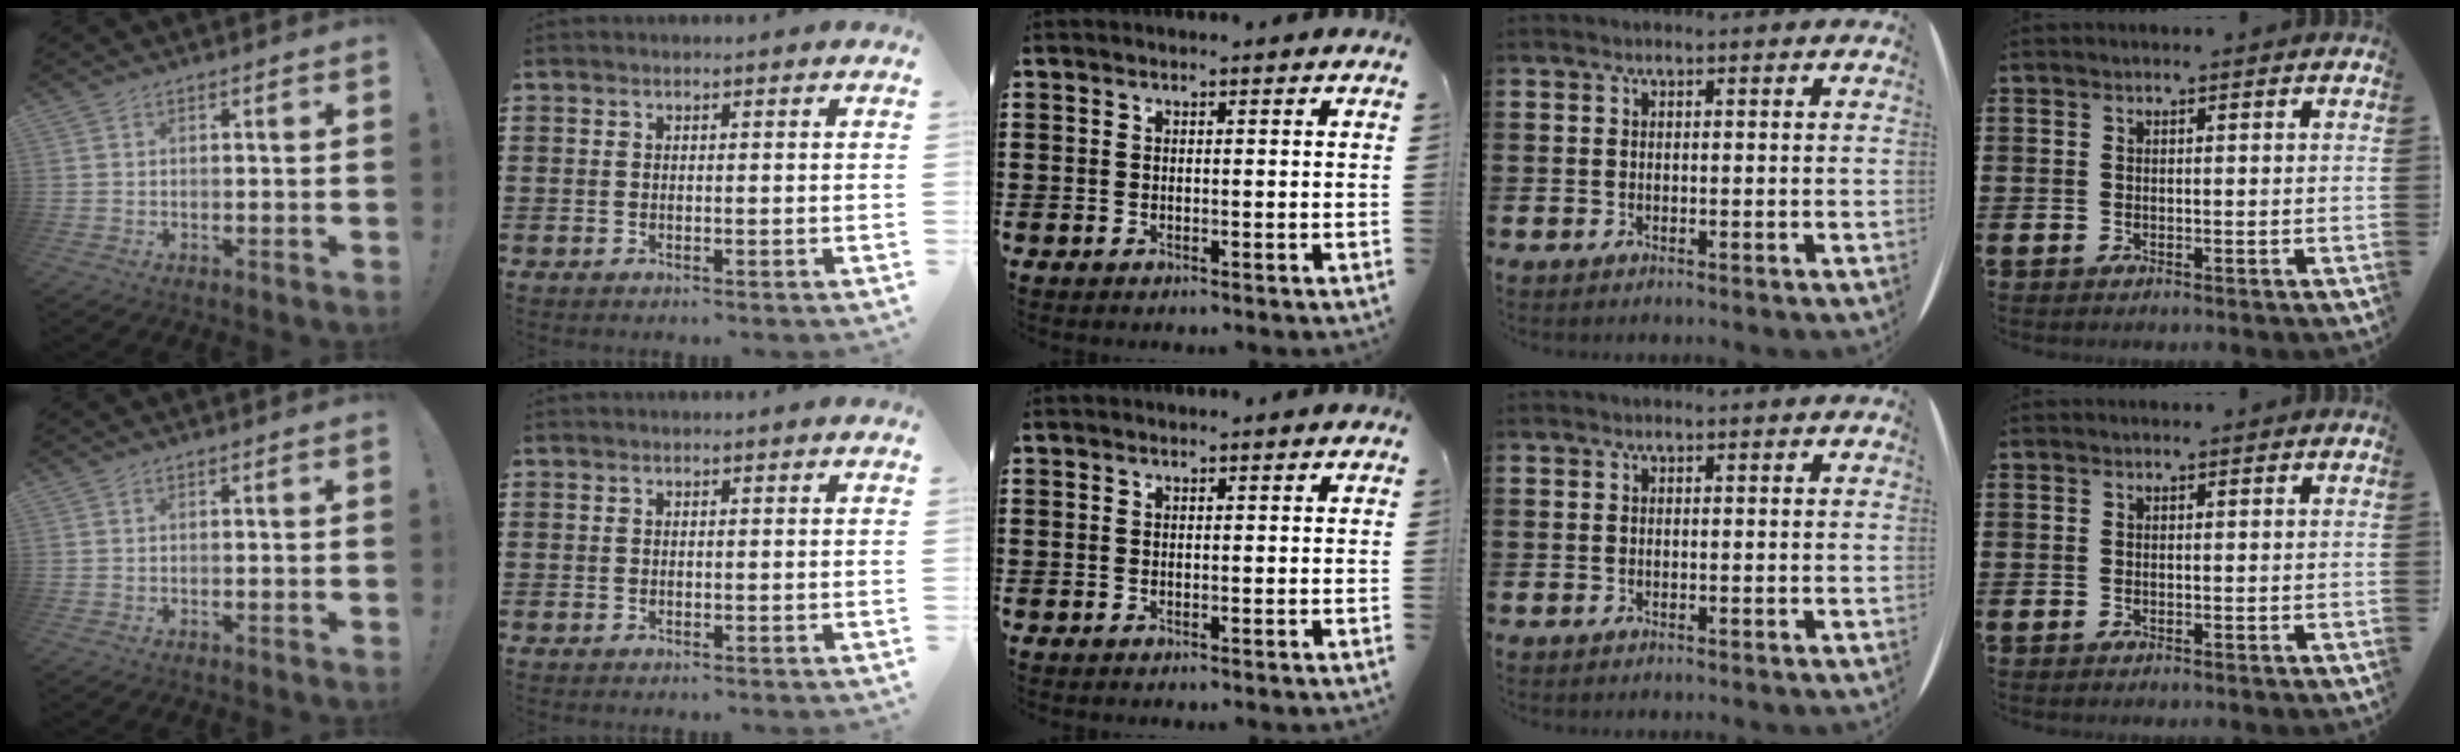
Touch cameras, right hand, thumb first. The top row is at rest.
{}